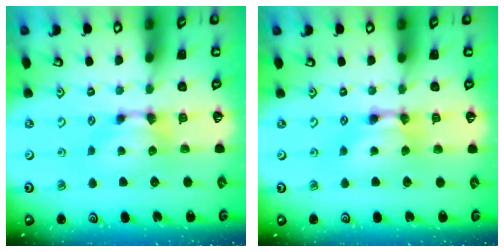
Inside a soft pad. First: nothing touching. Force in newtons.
{"total": 1.8, "press": 1.8, "slide": 0.1}